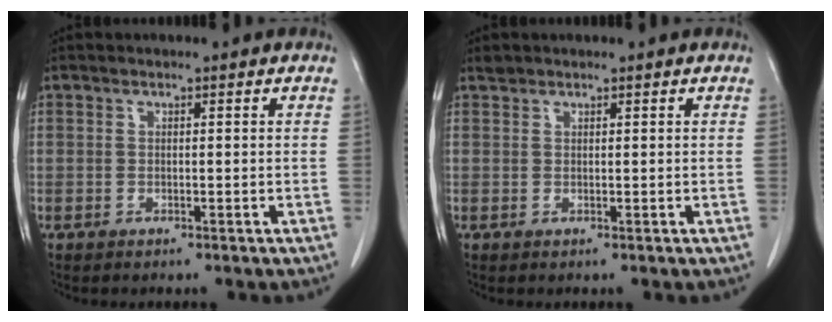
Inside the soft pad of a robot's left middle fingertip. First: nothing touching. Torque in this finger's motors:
{"motor_torque": [0.04, -0.03, -0.15, -0.01]}